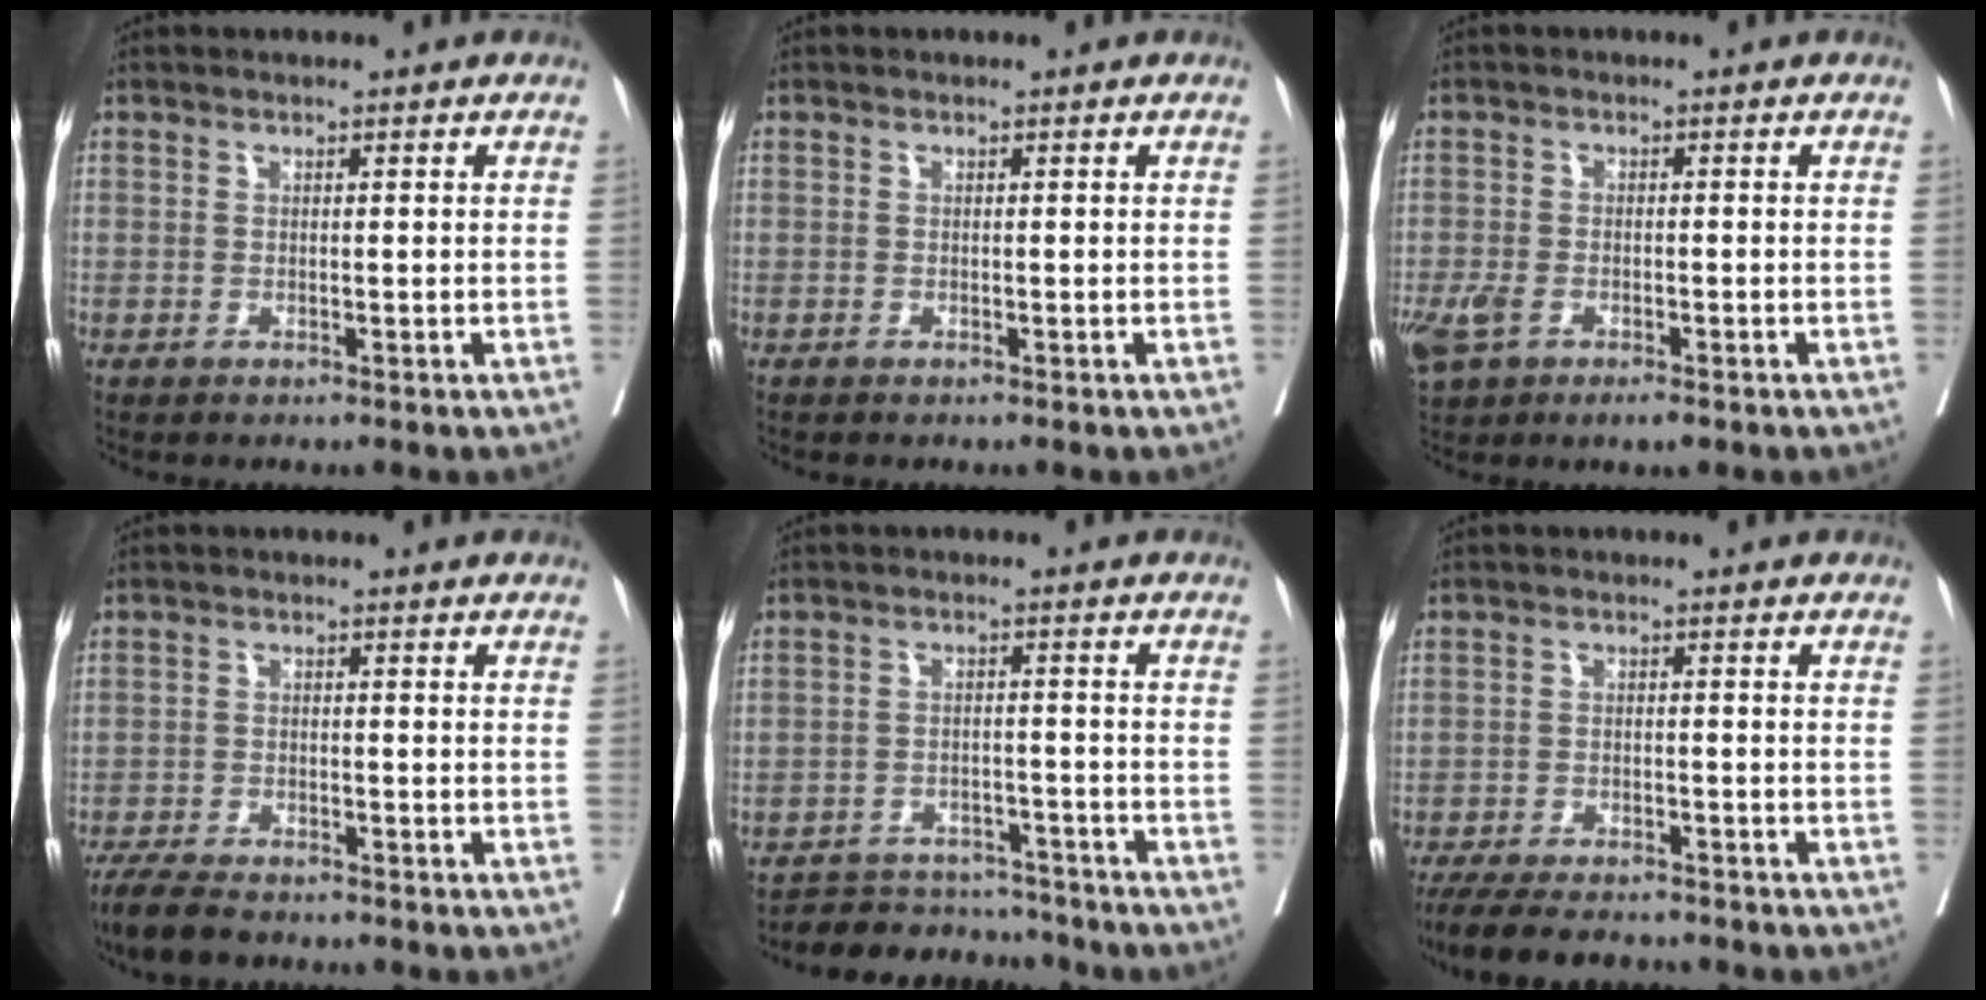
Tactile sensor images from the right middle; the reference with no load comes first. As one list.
[{"total": 0.0}, {"total": 6.8, "force": [-3.6, 3.2, 4.8], "torque": [-0.100, -0.007, -0.059]}, {"total": 6.1, "force": [-5.2, 1.4, 2.7], "torque": [-0.043, -0.013, -0.090]}, {"total": 9.6, "force": [-9.2, 2.6, 0.4], "torque": [0.007, 0.017, -0.128]}, {"total": 10.7, "force": [-9.4, 2.3, 4.4], "torque": [-0.068, -0.013, -0.141]}]